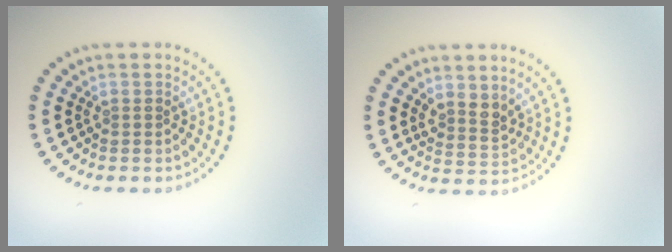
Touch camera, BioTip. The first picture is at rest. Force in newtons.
{"total": 2.1, "press": 1.6, "slide": 1.3}